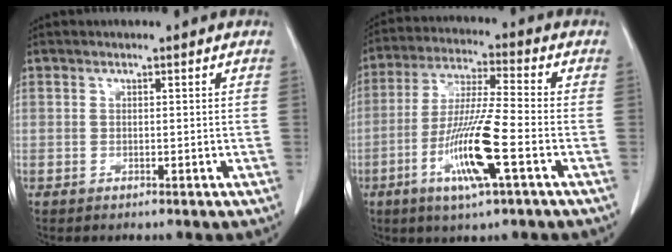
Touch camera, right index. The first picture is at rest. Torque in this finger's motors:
{"motor_torque": [1.65, -0.49, 0.35, 0.19]}